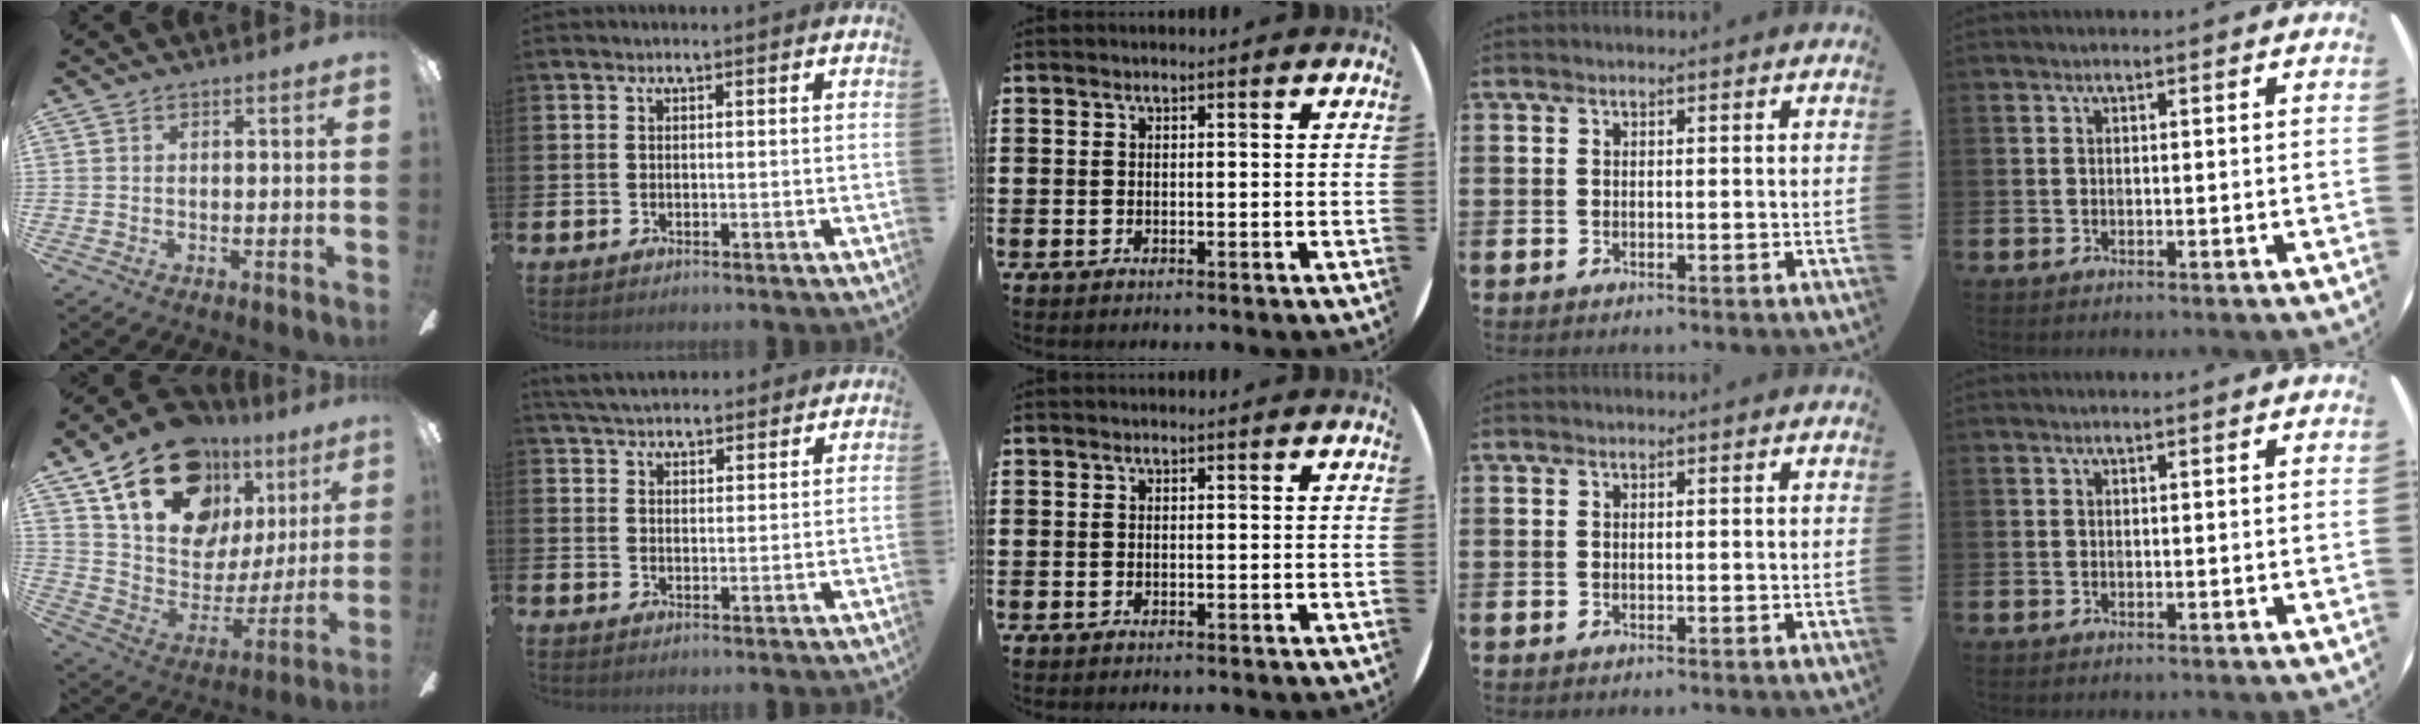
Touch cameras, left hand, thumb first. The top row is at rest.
{"thumb": {"total": 22.2, "force": [13.9, 13.7, 10.5], "torque": [-0.184, -0.068, 0.261]}, "index": {"total": 4.7, "force": [4.5, 1.0, 0.7], "torque": [-0.022, -0.019, 0.082]}}